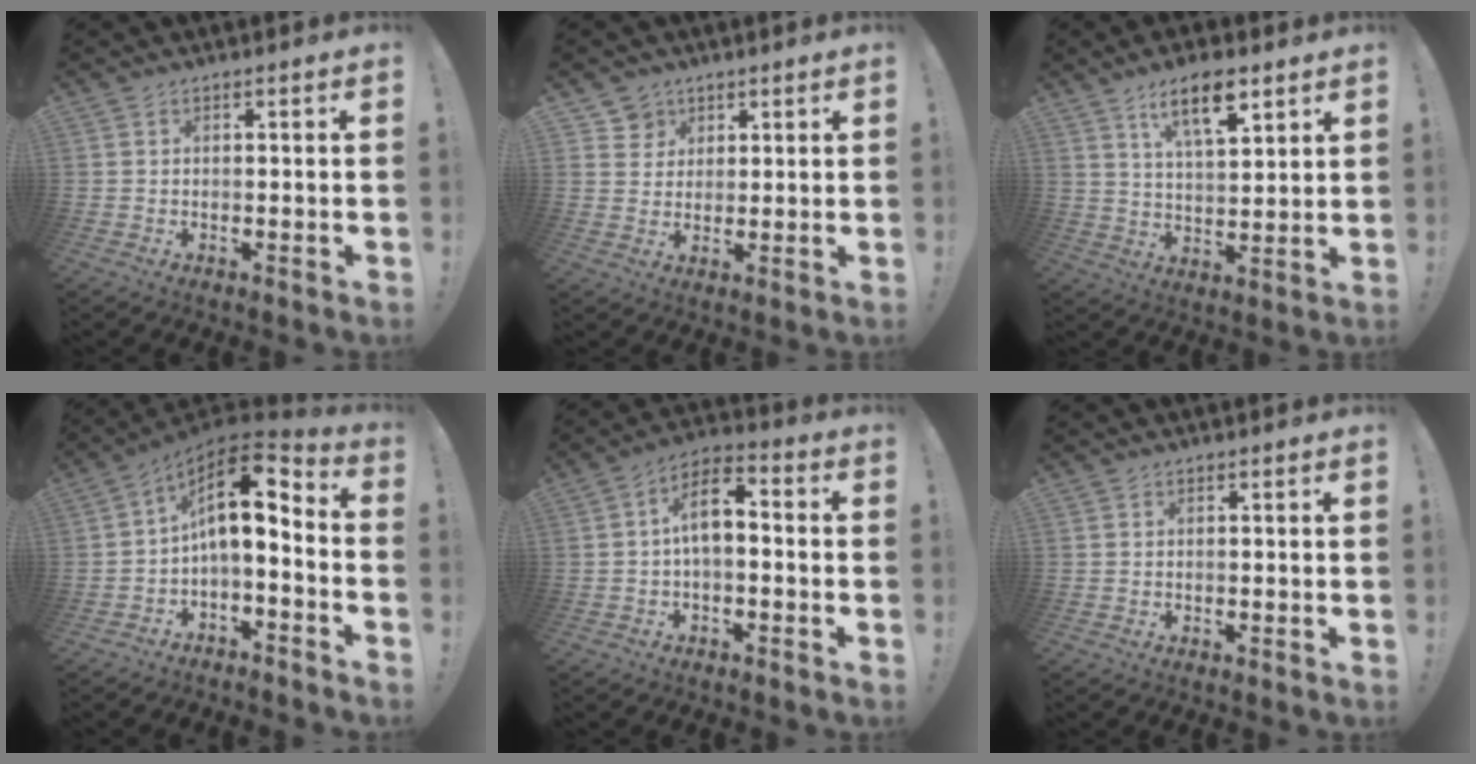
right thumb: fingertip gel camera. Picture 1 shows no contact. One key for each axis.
{"total": 5.1, "fx": 3.1, "fy": 4.0, "fz": 0.2, "tx": -0.002, "ty": -0.022, "tz": 0.059}
{"total": 11.3, "fx": 6.6, "fy": 4.1, "fz": 8.2, "tx": -0.128, "ty": -0.025, "tz": 0.113}
{"total": 11.1, "fx": 1.9, "fy": 5.0, "fz": 9.7, "tx": -0.165, "ty": -0.011, "tz": 0.029}
{"total": 8.9, "fx": 0.2, "fy": 4.7, "fz": 7.5, "tx": -0.128, "ty": 0.007, "tz": 0.005}
{"total": 0.0}